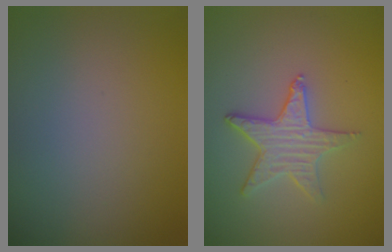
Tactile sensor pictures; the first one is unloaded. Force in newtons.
{"total": 2.8, "press": 2.7, "slide": 0.7}